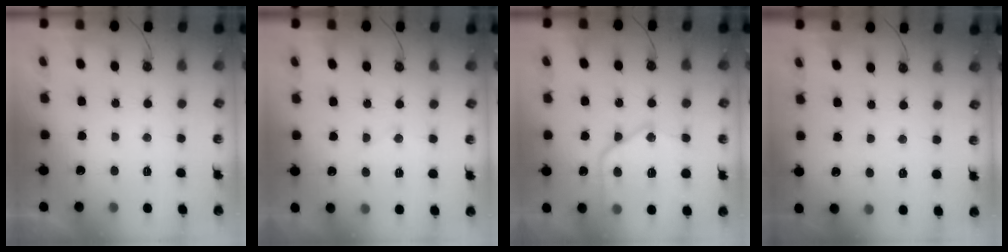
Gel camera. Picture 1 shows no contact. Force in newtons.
{"total": 7.0, "press": 6.9, "slide": 0.4}
{"total": 18.6, "press": 18.6, "slide": 1.8}
{"total": 2.7, "press": 2.7, "slide": 0.4}